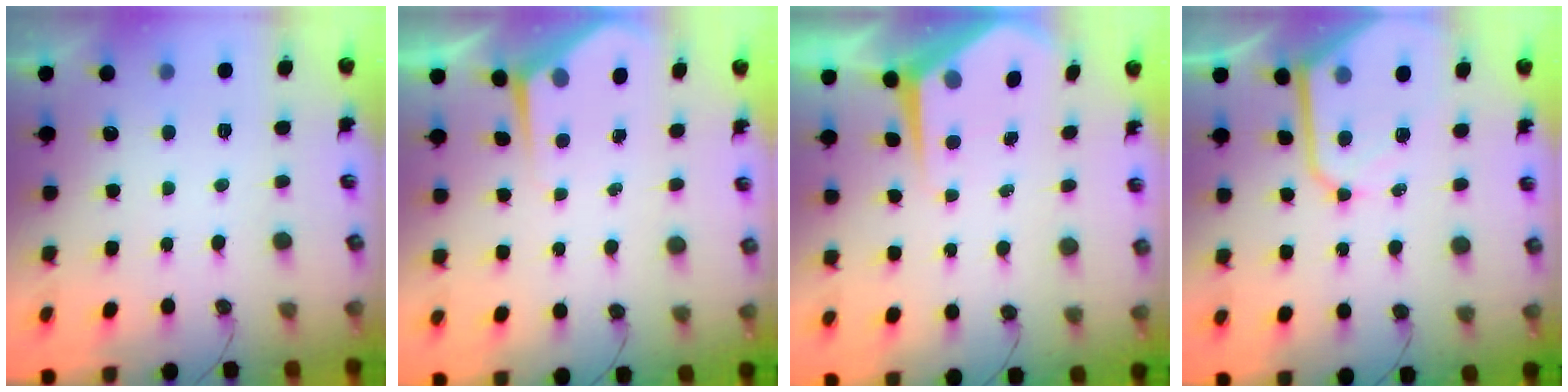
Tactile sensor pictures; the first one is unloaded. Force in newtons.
{"total": 4.2, "press": 4.2, "slide": 0.5}
{"total": 5.3, "press": 5.3, "slide": 0.1}
{"total": 11.6, "press": 11.6, "slide": 1.0}